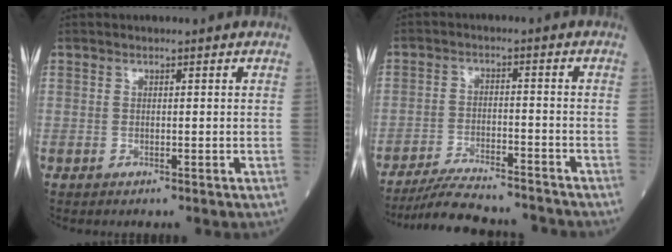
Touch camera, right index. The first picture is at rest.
{"total": 13.0, "force": [-12.2, 1.3, 4.3], "torque": [-0.071, -0.006, -0.187]}